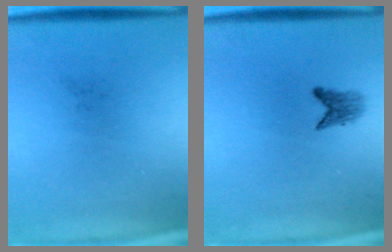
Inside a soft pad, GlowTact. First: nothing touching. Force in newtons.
{"total": 1.8}